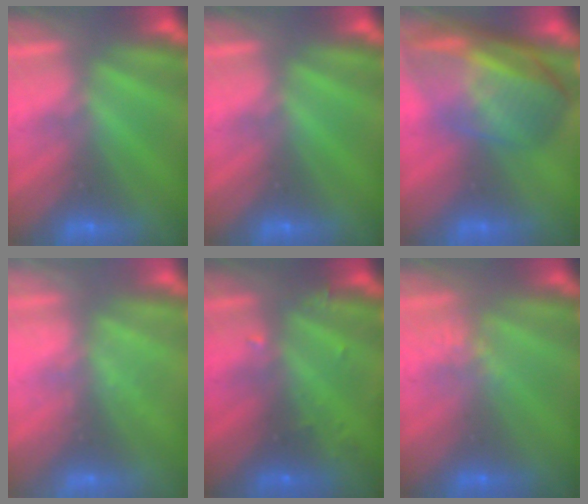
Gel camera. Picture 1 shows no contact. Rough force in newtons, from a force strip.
{"total": 0.0}
{"total": 7.2}
{"total": 2.3}
{"total": 2.9}
{"total": 1.1}